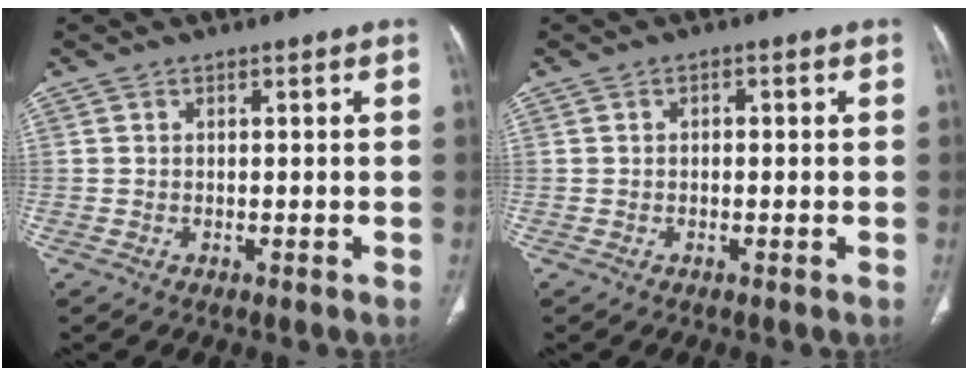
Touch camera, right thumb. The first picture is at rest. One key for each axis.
{"total": 0.9, "fx": 0.0, "fy": 0.6, "fz": 0.7, "tx": -0.007, "ty": 0.005, "tz": -0.002}